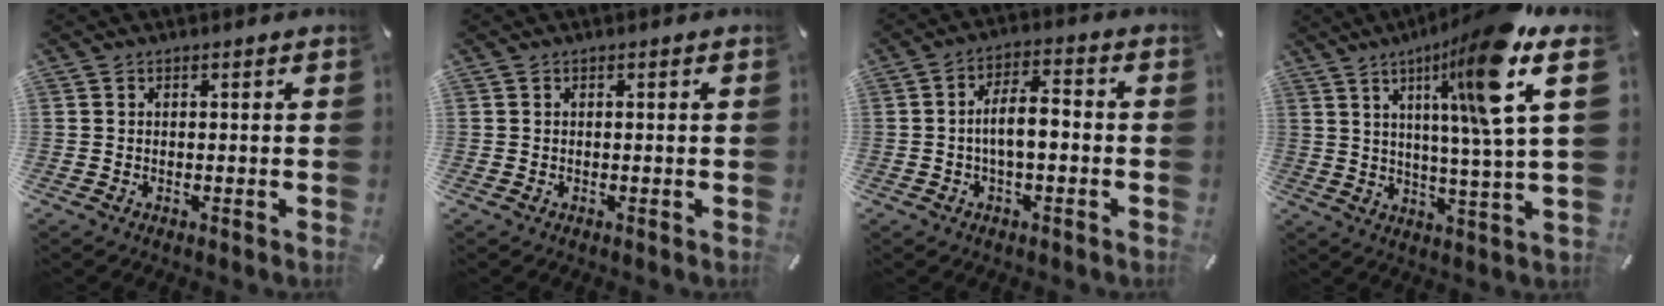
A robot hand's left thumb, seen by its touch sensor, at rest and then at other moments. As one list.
[{"total": 0.0}, {"total": 6.8, "force": [-1.4, 3.0, 5.9], "torque": [-0.102, 0.019, -0.024]}, {"total": 19.3, "force": [9.2, 0.7, 17.0], "torque": [-0.272, -0.039, 0.120]}]